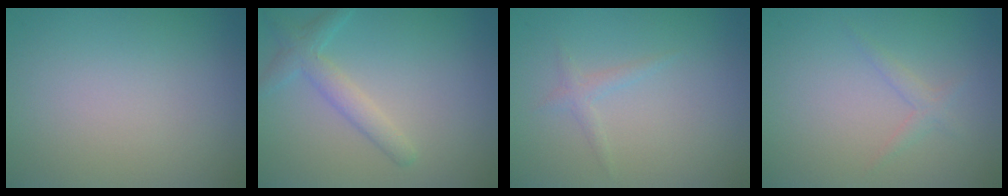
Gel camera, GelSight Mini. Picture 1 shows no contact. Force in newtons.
{"total": 2.5, "press": 2.5, "slide": 0.2}
{"total": 1.0, "press": 1.0, "slide": 0.1}
{"total": 1.1, "press": 1.1, "slide": 0.1}